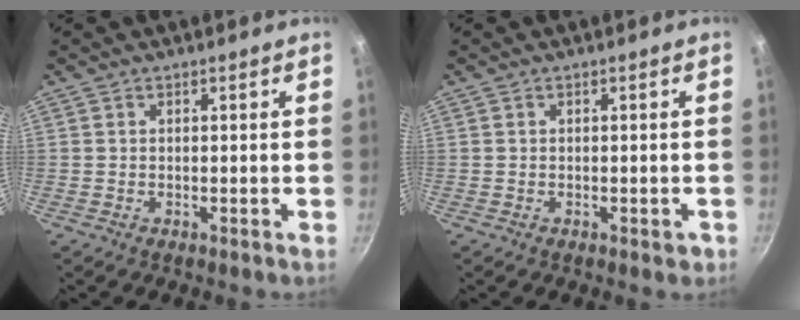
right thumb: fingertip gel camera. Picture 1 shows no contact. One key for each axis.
{"total": 1.2, "fx": -0.4, "fy": 0.7, "fz": 0.9, "tx": -0.002, "ty": 0.003, "tz": -0.005}